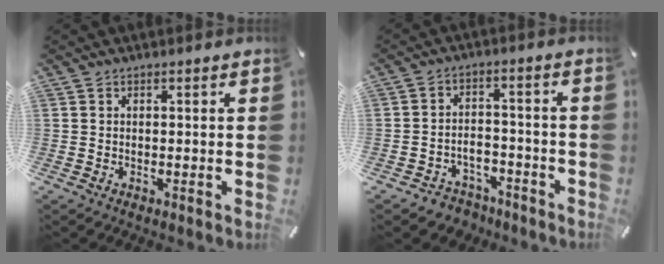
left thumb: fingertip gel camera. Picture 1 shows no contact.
{"total": 4.4, "force": [-2.9, 3.2, 0.9], "torque": [-0.013, 0.013, -0.054]}